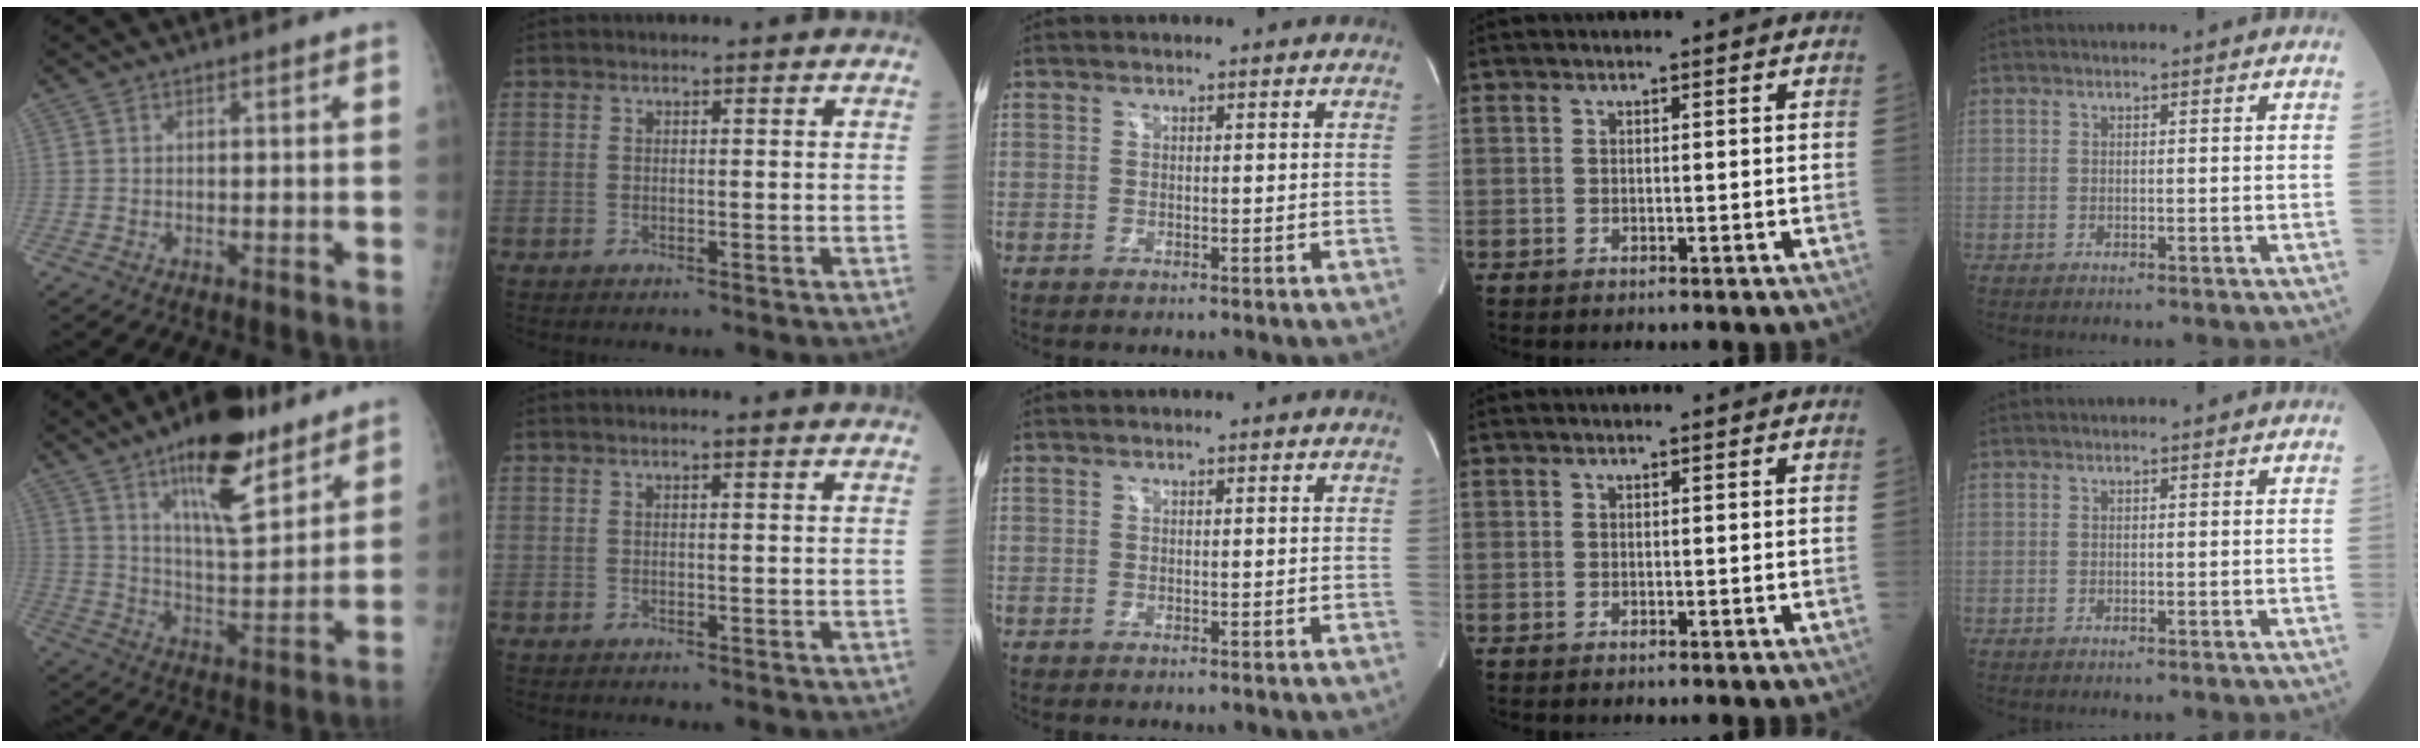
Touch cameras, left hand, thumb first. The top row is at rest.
{"thumb": {"total": 17.8, "force": [11.3, 6.1, 12.2], "torque": [-0.158, -0.068, 0.187]}, "index": {"total": 1.0, "force": [0.8, -0.1, 0.5], "torque": [-0.013, 0.005, 0.013]}}